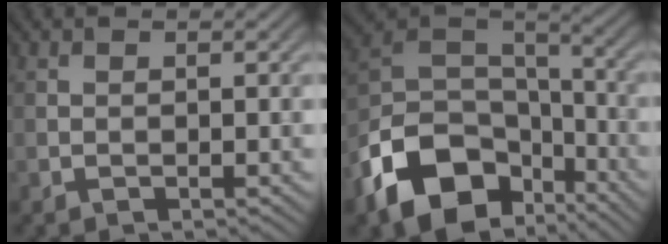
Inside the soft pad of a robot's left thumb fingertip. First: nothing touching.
{"total": 14.4, "force": [-7.5, 9.2, 8.2], "torque": [-0.185, -0.026, -0.142]}